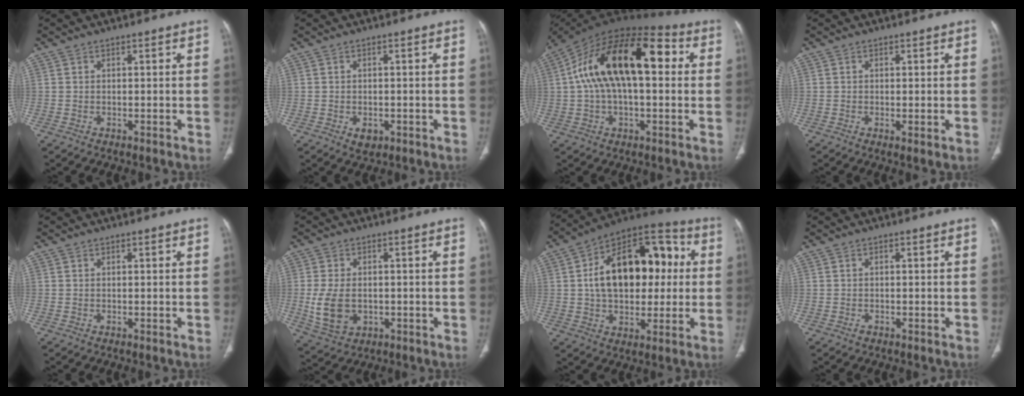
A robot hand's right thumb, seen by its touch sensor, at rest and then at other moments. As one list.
[{"total": 2.5, "force": [-0.8, 1.7, 1.5], "torque": [-0.014, -0.001, -0.006]}, {"total": 22.9, "force": [4.0, 11.4, 19.5], "torque": [-0.332, 0.046, 0.053]}, {"total": 1.3, "force": [0.0, 0.3, 1.3], "torque": [-0.026, -0.008, -0.002]}, {"total": 0.0}, {"total": 8.7, "force": [-0.9, 6.0, 6.2], "torque": [-0.117, -0.003, -0.005]}, {"total": 24.1, "force": [2.8, 14.7, 18.8], "torque": [-0.261, 0.032, 0.040]}, {"total": 0.6, "force": [-0.2, 0.4, 0.3], "torque": [-0.001, 0.001, -0.005]}]